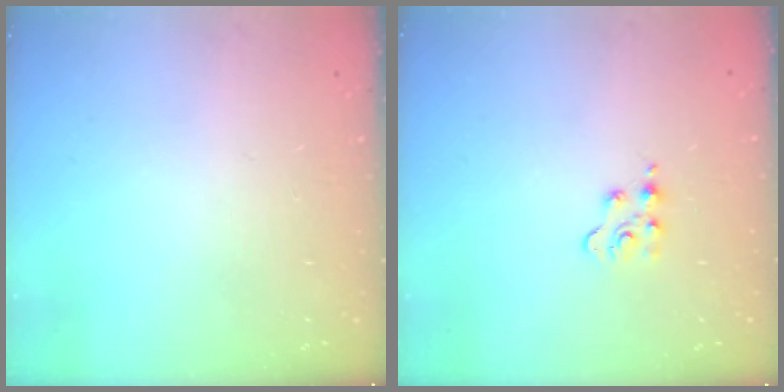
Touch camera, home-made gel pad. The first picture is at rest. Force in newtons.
{"total": 3.2, "press": 3.2, "slide": 0.4}